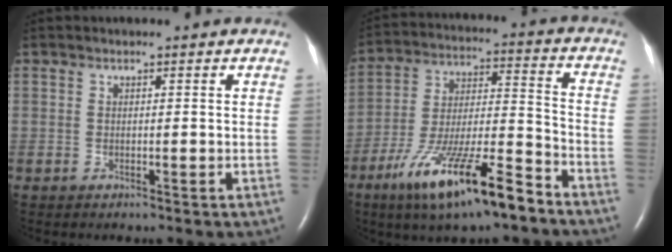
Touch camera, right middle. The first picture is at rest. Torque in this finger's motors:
{"motor_torque": [1.32, -0.82, 1.00, 0.21]}